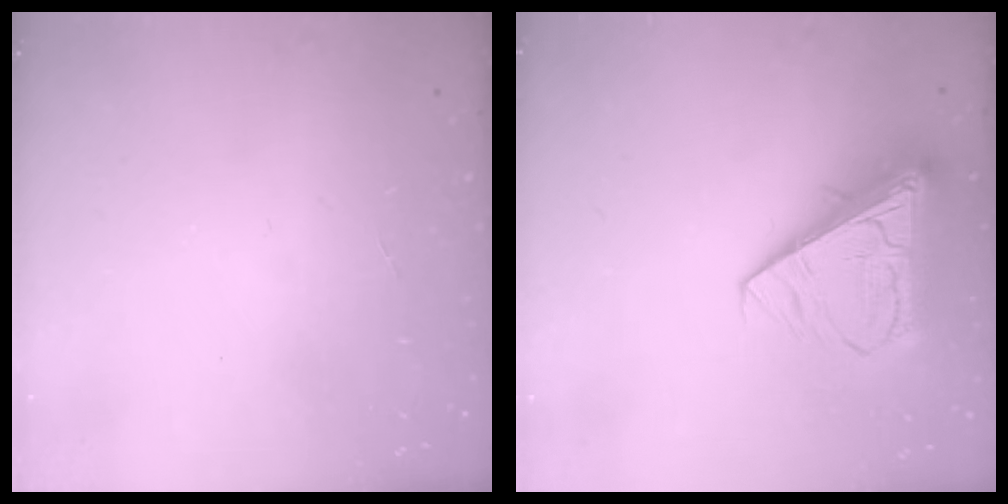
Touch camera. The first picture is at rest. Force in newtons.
{"total": 14.1, "press": 14.0, "slide": 1.9}